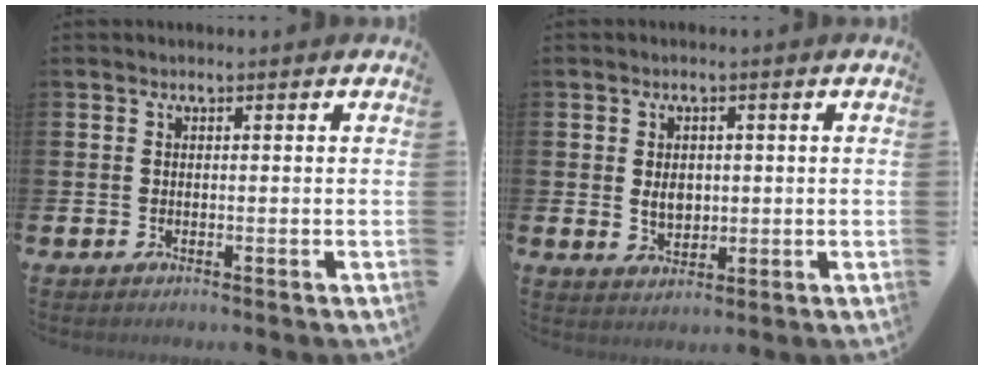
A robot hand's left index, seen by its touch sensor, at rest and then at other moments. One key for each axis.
{"total": 3.0, "fx": 0.4, "fy": 2.2, "fz": 2.0, "tx": -0.026, "ty": 0.003, "tz": 0.002}